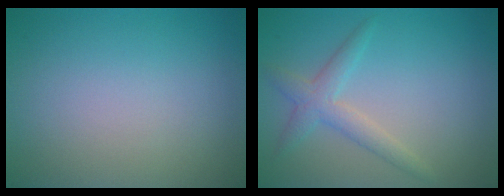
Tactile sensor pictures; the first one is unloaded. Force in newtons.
{"total": 2.5, "press": 2.5, "slide": 0.0}